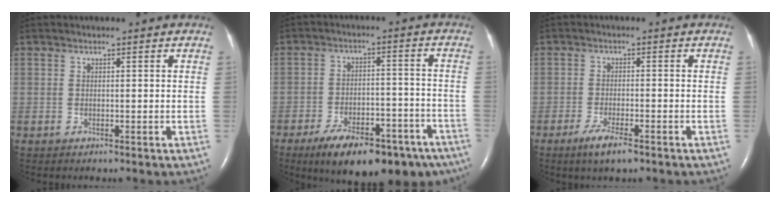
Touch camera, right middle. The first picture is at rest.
{"total": 17.4, "force": [-12.4, 7.0, 9.9], "torque": [-0.120, 0.016, -0.178]}
{"total": 4.2, "force": [-2.8, 0.7, 3.1], "torque": [-0.069, -0.009, -0.047]}